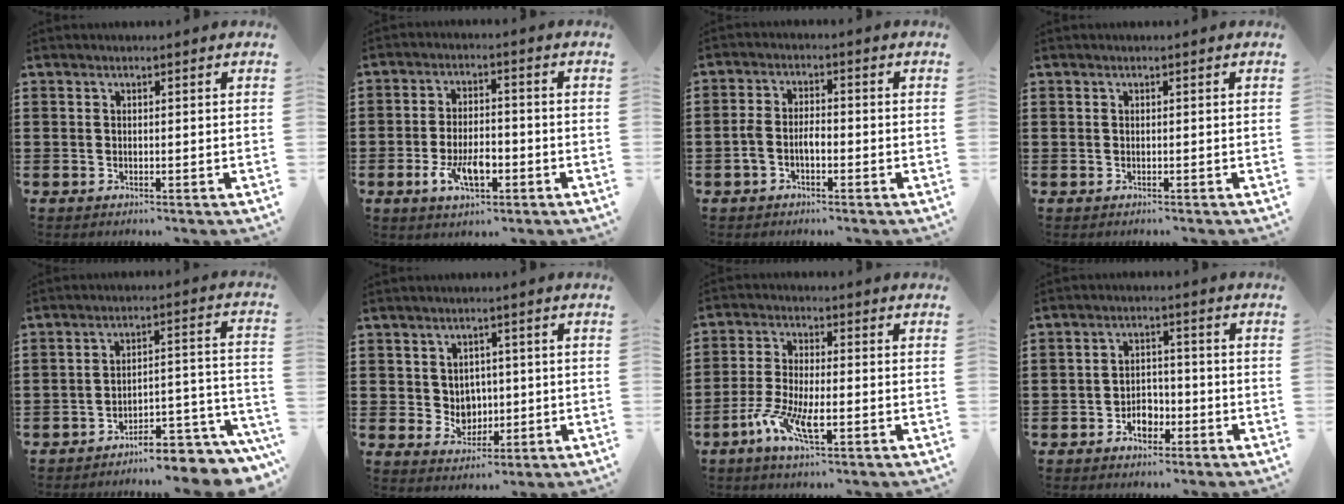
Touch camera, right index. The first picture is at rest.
{"total": 6.5, "force": [-2.6, 3.0, 5.1], "torque": [-0.099, 0.004, -0.047]}
{"total": 3.1, "force": [-1.2, 1.5, 2.4], "torque": [-0.058, 0.000, -0.028]}
{"total": 0.0}
{"total": 6.6, "force": [-6.2, 0.7, 2.1], "torque": [-0.028, 0.003, -0.119]}
{"total": 3.7, "force": [1.0, 3.4, 1.0], "torque": [-0.025, 0.005, 0.015]}
{"total": 7.0, "force": [-3.3, 1.9, 5.9], "torque": [-0.132, -0.014, -0.064]}
{"total": 3.9, "force": [-2.1, 2.6, 1.9], "torque": [-0.029, 0.003, -0.042]}